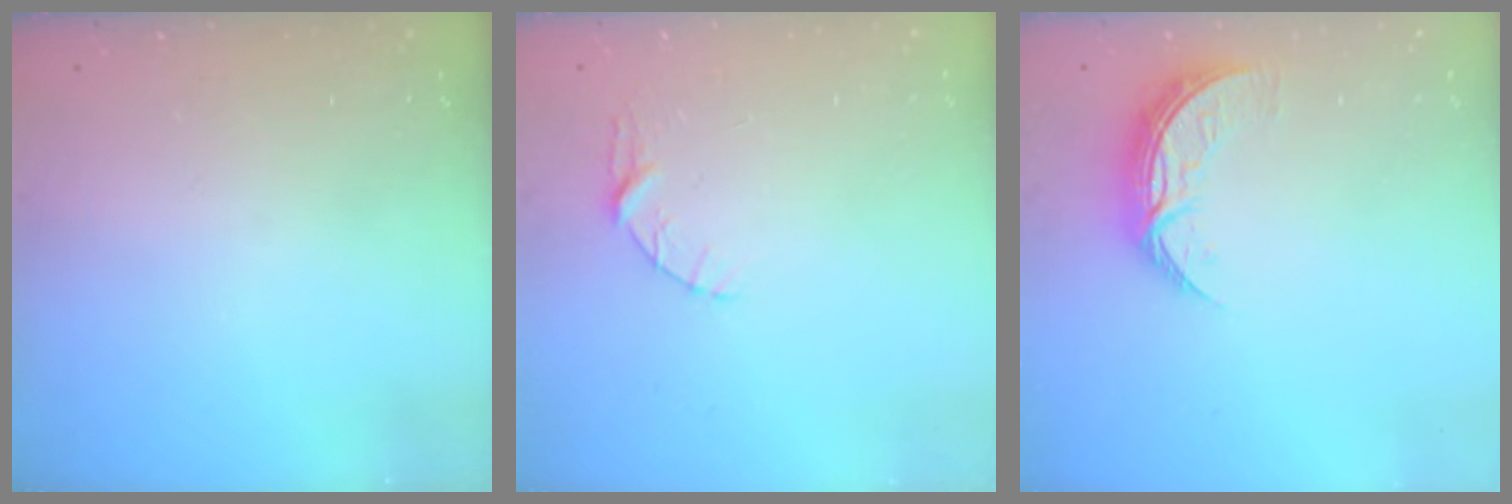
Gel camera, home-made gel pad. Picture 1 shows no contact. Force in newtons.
{"total": 3.4, "press": 3.3, "slide": 0.5}
{"total": 8.5, "press": 8.5, "slide": 0.3}